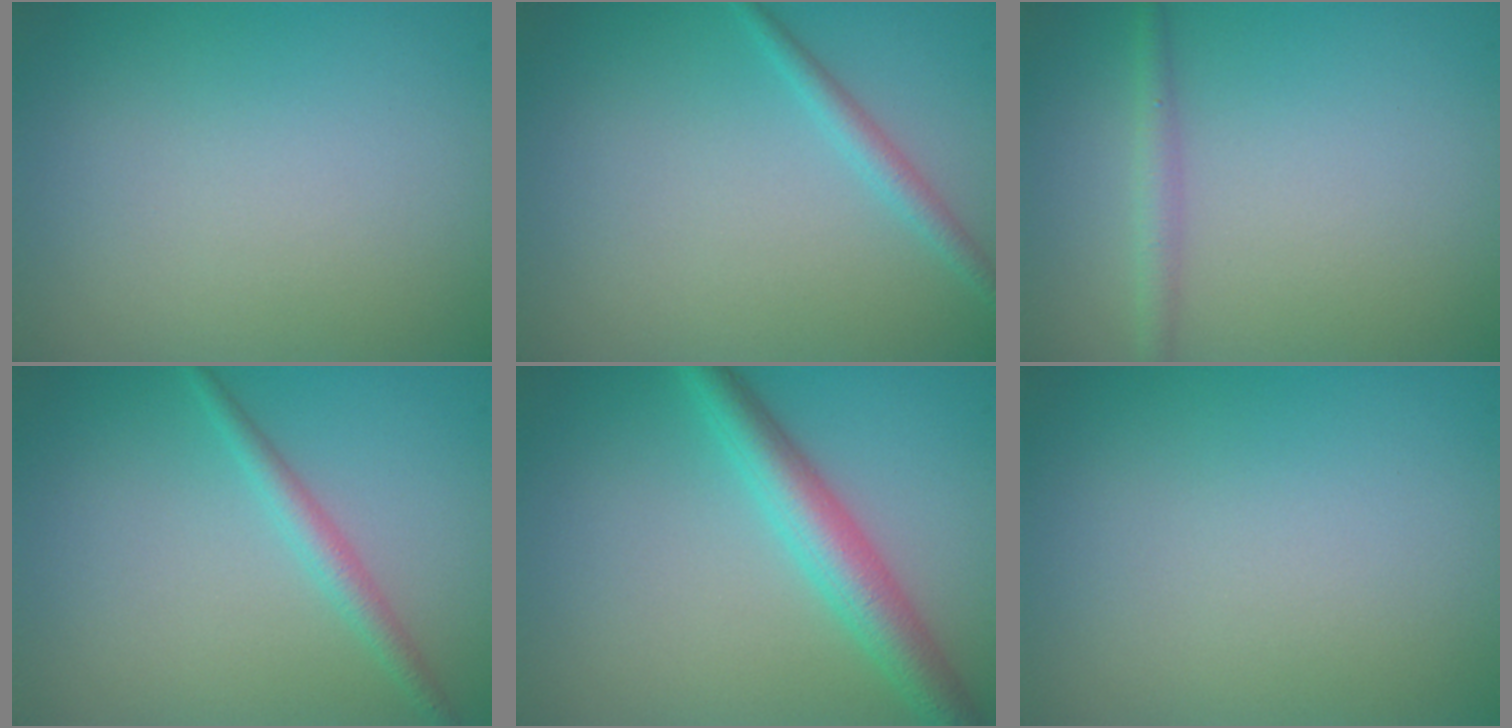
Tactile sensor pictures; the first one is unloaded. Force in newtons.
{"total": 1.5, "press": 1.5, "slide": 0.1}
{"total": 1.6, "press": 1.6, "slide": 0.1}
{"total": 1.8, "press": 1.8, "slide": 0.1}
{"total": 4.4, "press": 4.4, "slide": 0.1}
{"total": 0.0}